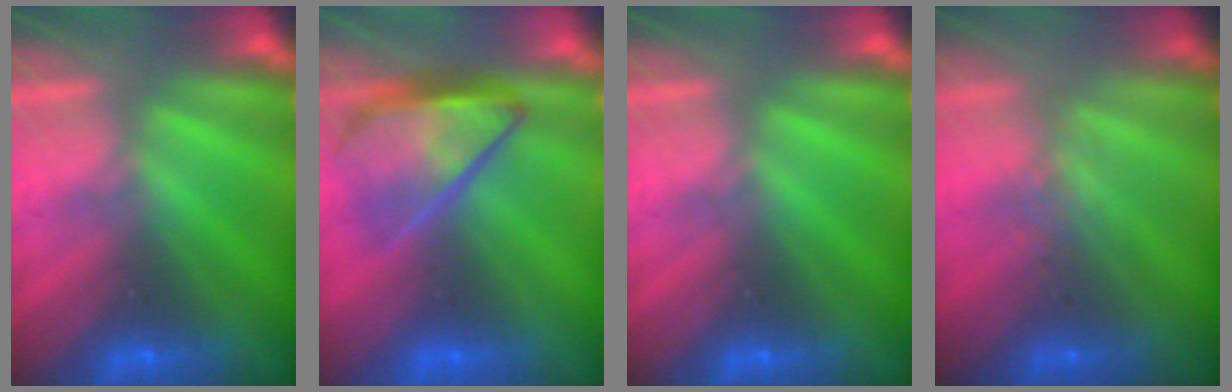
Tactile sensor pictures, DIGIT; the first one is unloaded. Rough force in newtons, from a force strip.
{"total": 3.8}
{"total": 0.0}
{"total": 2.6}